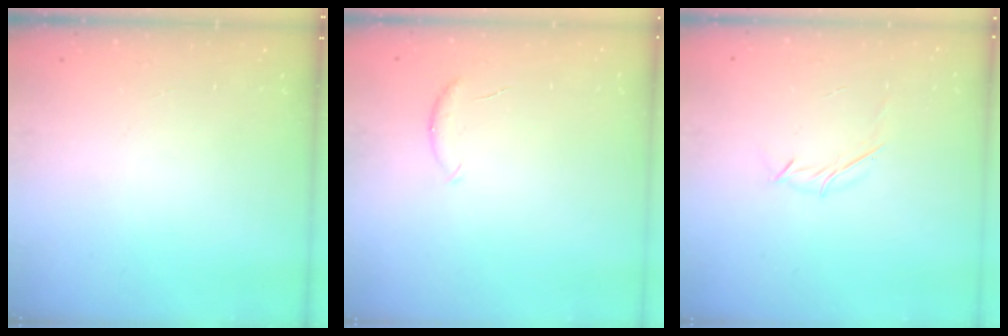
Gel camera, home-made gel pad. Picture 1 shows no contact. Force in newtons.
{"total": 6.2, "press": 6.1, "slide": 0.9}
{"total": 3.9, "press": 3.8, "slide": 0.8}